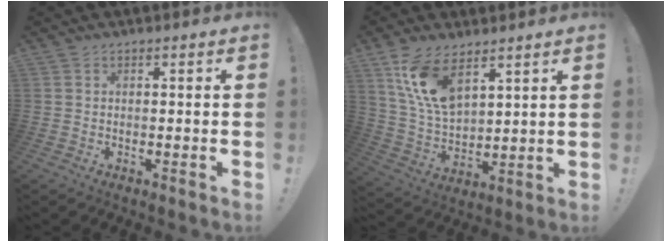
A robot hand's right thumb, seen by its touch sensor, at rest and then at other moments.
{"total": 13.6, "force": [8.5, 6.6, 8.3], "torque": [-0.178, -0.042, 0.161]}